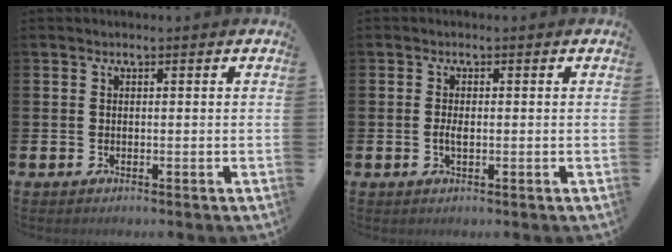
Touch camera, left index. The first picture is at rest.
{"total": 1.4, "force": [-0.2, 0.6, 1.3], "torque": [-0.024, 0.003, -0.005]}